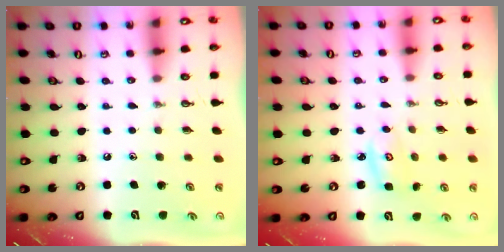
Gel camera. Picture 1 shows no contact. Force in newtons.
{"total": 3.4, "press": 3.4, "slide": 0.1}